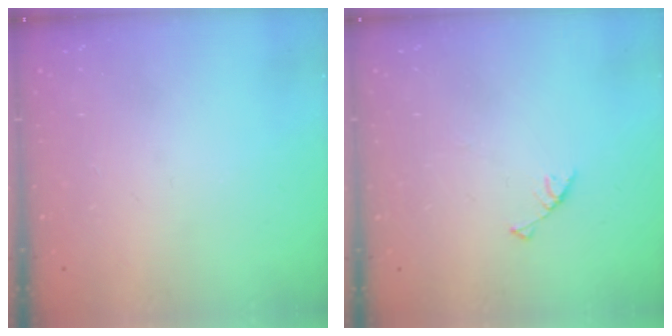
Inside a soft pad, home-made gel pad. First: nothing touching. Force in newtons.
{"total": 3.0, "press": 3.0, "slide": 0.3}